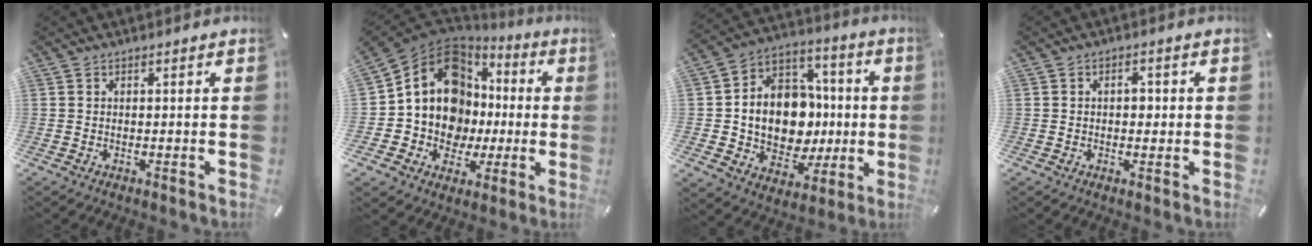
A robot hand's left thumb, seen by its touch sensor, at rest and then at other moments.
{"total": 14.5, "force": [2.5, 12.6, 6.8], "torque": [-0.141, -0.026, 0.056]}
{"total": 15.5, "force": [-0.5, 13.0, 8.5], "torque": [-0.175, -0.009, 0.002]}
{"total": 2.7, "force": [0.0, 1.8, 2.0], "torque": [-0.026, -0.001, -0.005]}